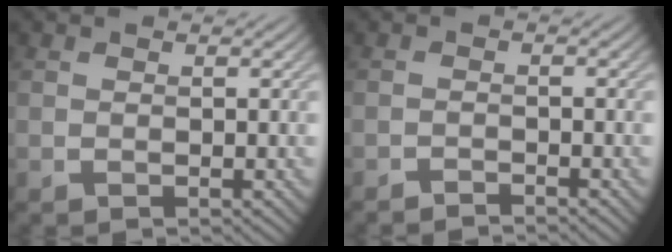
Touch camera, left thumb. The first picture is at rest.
{"total": 1.3, "force": [-1.3, -0.1, 0.2], "torque": [-0.002, 0.003, -0.026]}